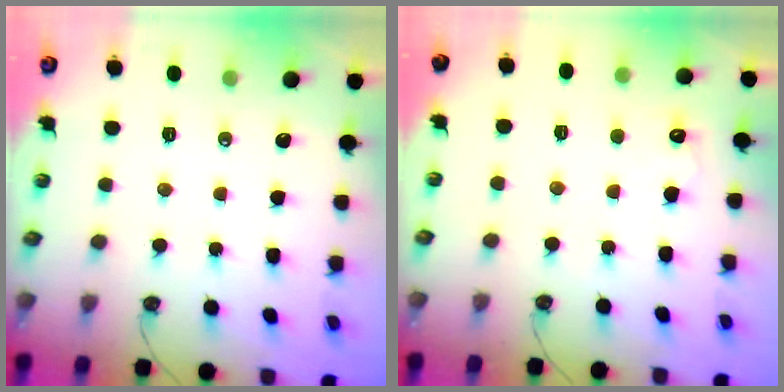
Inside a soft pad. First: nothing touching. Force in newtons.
{"total": 4.7, "press": 4.6, "slide": 1.1}